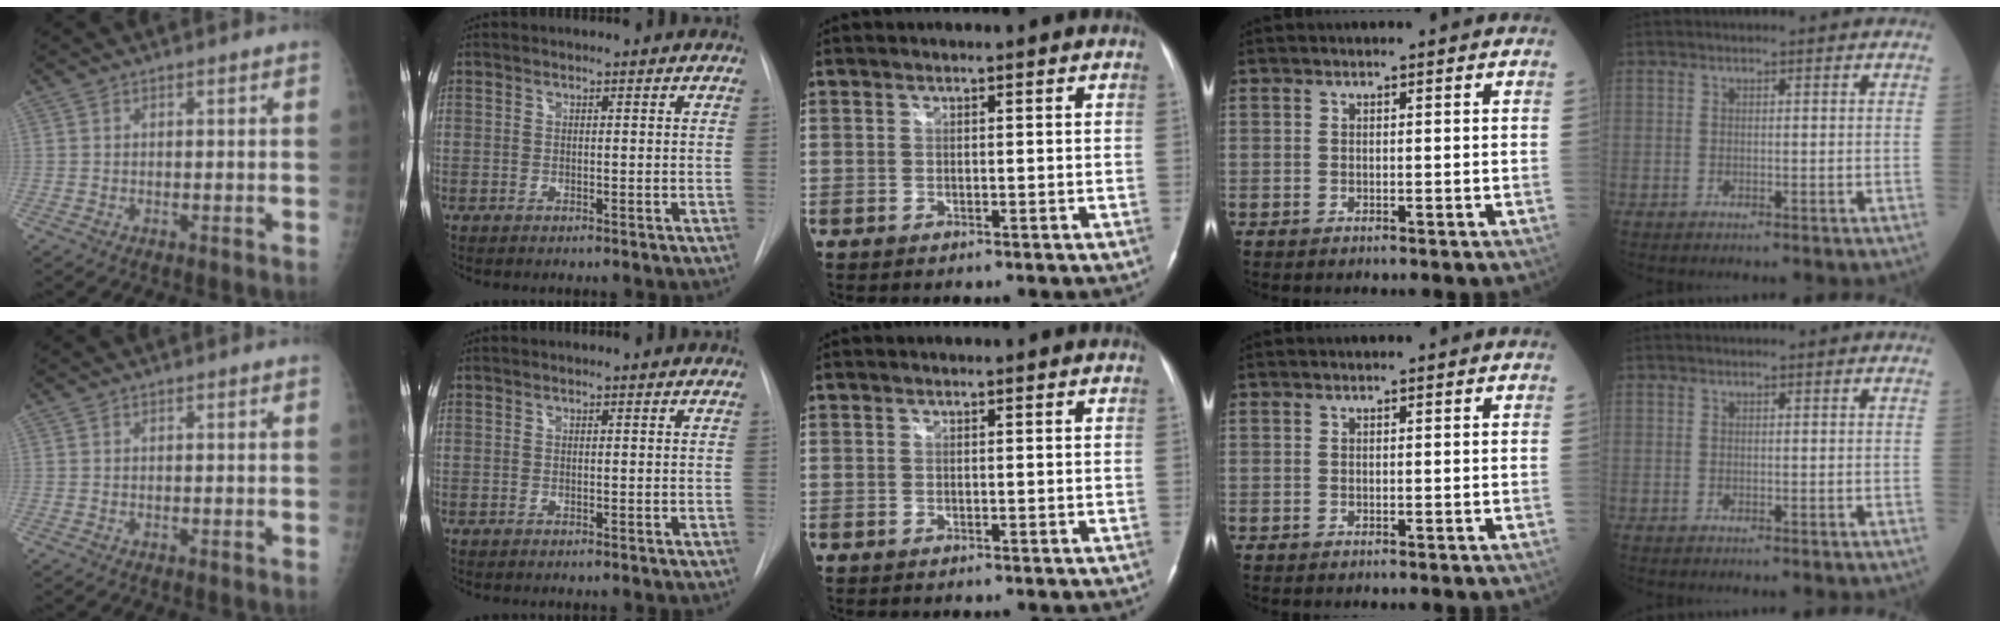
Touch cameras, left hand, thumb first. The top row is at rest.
{}